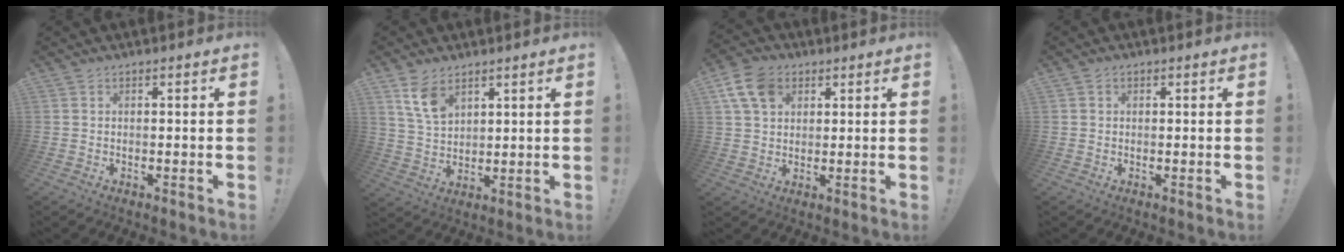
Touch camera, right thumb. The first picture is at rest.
{"total": 9.1, "force": [5.5, 5.4, 4.7], "torque": [-0.076, -0.027, 0.108]}
{"total": 10.5, "force": [4.6, 7.5, 5.8], "torque": [-0.103, -0.003, 0.090]}
{"total": 0.8, "force": [0.3, 0.8, 0.0], "torque": [0.010, 0.000, 0.003]}